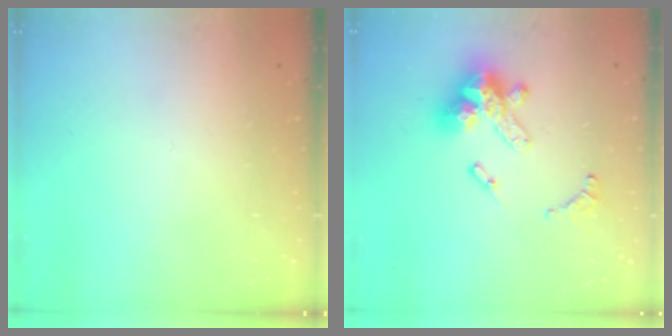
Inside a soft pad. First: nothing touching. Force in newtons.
{"total": 15.9, "press": 15.8, "slide": 2.0}